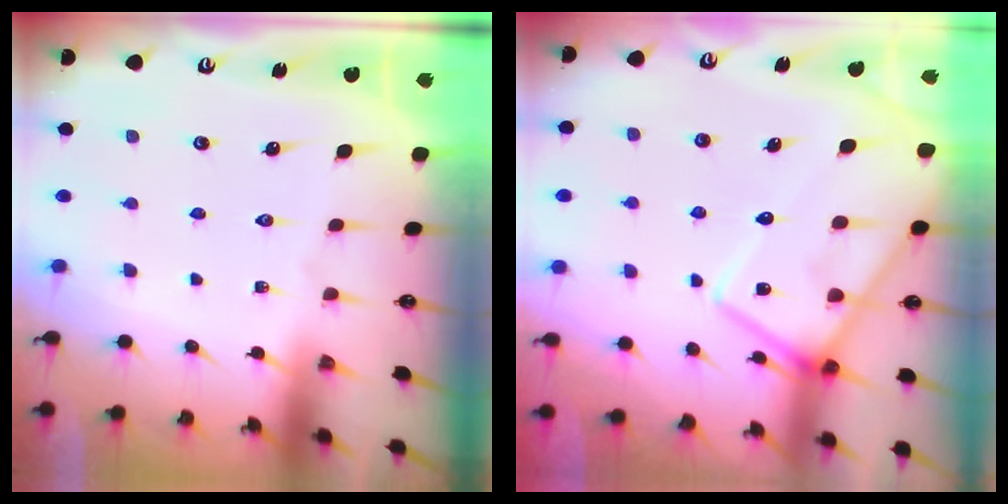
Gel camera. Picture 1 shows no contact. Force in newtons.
{"total": 12.6, "press": 12.5, "slide": 1.3}